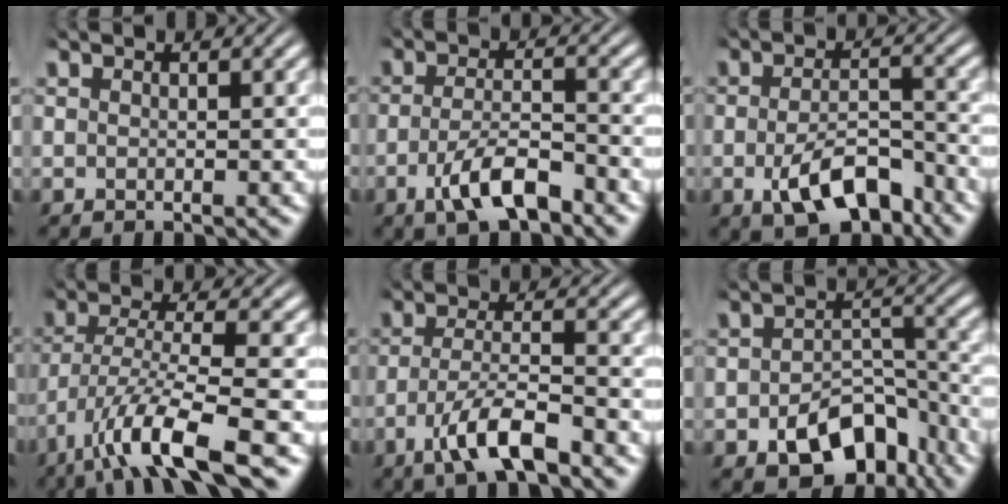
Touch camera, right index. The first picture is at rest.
{"total": 5.1, "force": [-3.1, 1.7, 3.6], "torque": [-0.065, -0.020, -0.045]}
{"total": 5.7, "force": [-3.4, 2.4, 3.9], "torque": [-0.060, -0.020, -0.047]}
{"total": 6.9, "force": [-3.6, 1.9, 5.6], "torque": [-0.119, -0.030, -0.042]}
{"total": 4.9, "force": [-2.9, 1.2, 3.8], "torque": [-0.073, -0.019, -0.041]}
{"total": 7.1, "force": [-4.5, 4.0, 3.8], "torque": [-0.037, -0.011, -0.064]}